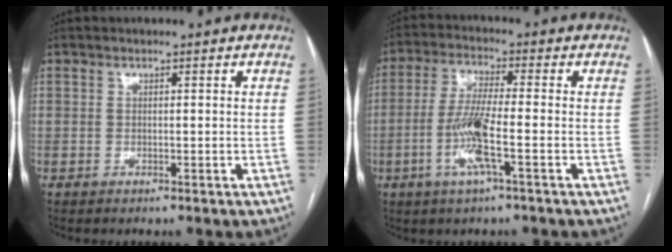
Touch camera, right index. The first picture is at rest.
{"total": 8.2, "force": [-2.7, 0.0, 7.8], "torque": [-0.158, -0.007, -0.057]}